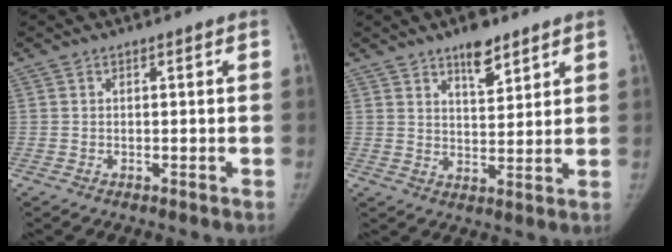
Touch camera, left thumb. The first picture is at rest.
{"total": 6.7, "force": [4.8, 2.7, 3.9], "torque": [-0.033, -0.032, 0.074]}